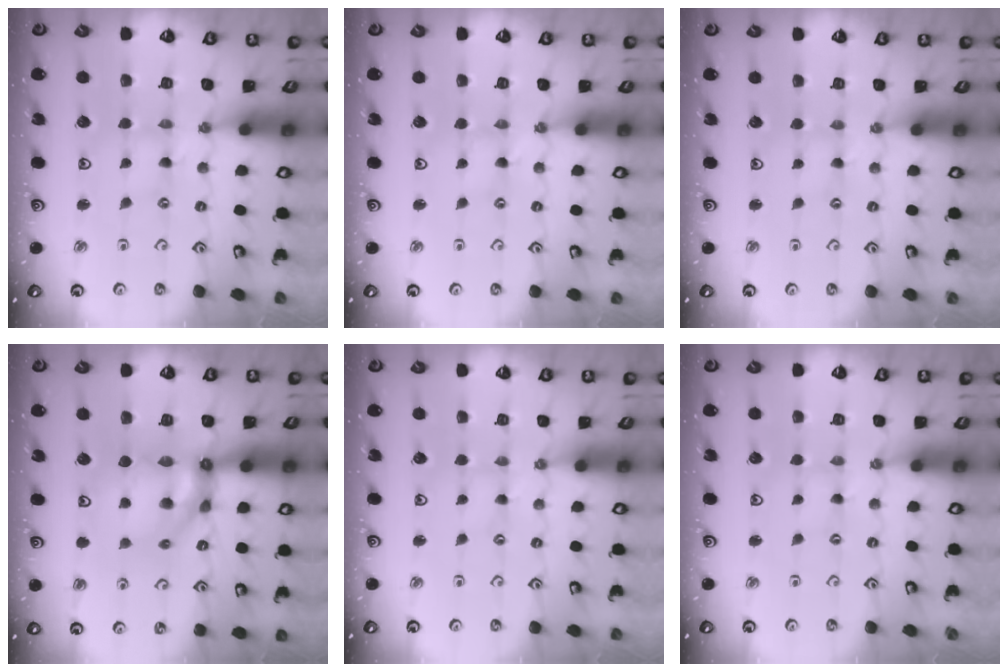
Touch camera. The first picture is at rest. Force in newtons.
{"total": 1.4, "press": 1.4, "slide": 0.2}
{"total": 0.6, "press": 0.5, "slide": 0.2}
{"total": 11.2, "press": 11.0, "slide": 2.2}
{"total": 0.0}
{"total": 0.0}